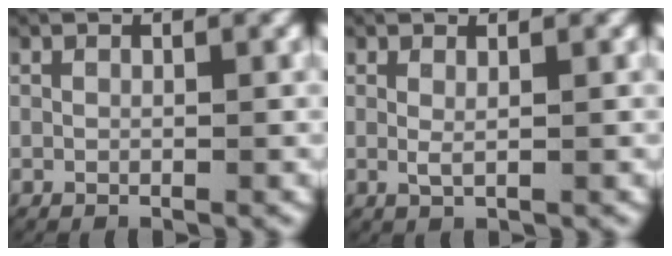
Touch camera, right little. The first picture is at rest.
{"total": 0.8, "force": [0.3, 0.0, 0.8], "torque": [-0.020, -0.008, 0.010]}